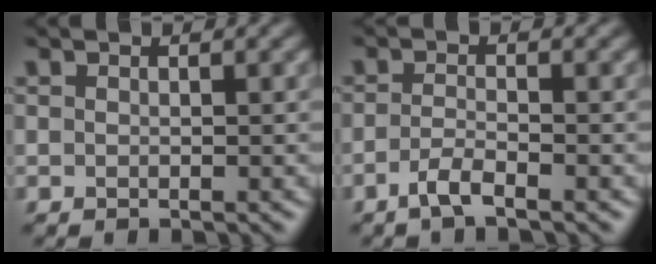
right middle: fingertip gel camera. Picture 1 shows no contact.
{"total": 2.0, "force": [-1.3, 0.4, 1.5], "torque": [-0.032, 0.002, -0.032]}